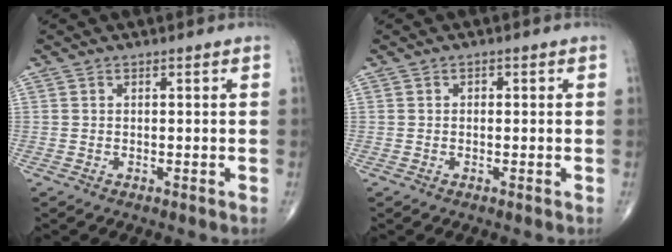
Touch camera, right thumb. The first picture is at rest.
{"total": 0.7, "force": [0.1, 0.5, 0.4], "torque": [-0.002, 0.001, -0.002]}